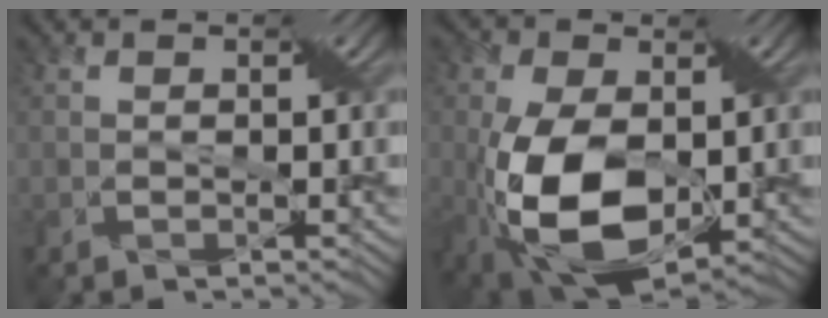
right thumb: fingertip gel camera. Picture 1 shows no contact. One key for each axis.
{"total": 13.4, "fx": -2.2, "fy": 7.6, "fz": 10.9, "tx": -0.228, "ty": -0.027, "tz": -0.034}